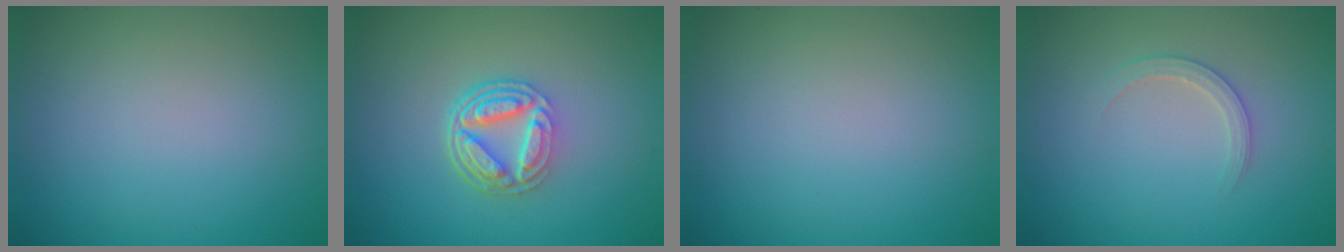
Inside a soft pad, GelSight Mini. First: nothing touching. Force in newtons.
{"total": 5.1, "press": 3.6, "slide": 3.6}
{"total": 0.0}
{"total": 1.6, "press": 1.6, "slide": 0.1}